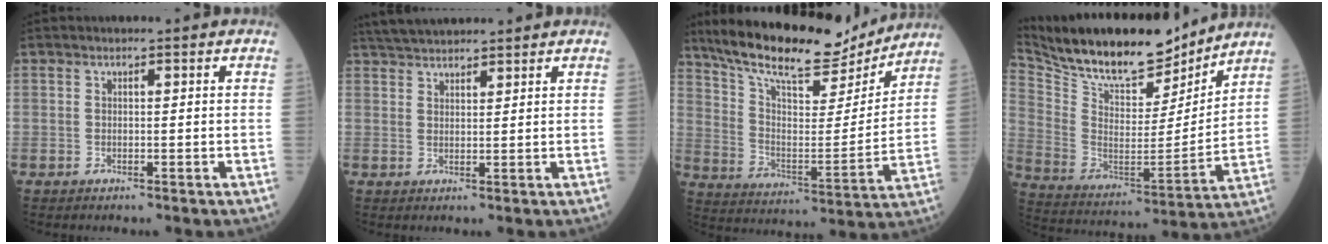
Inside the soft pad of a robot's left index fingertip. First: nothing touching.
{"total": 7.0, "force": [6.5, 1.1, 2.3], "torque": [-0.041, 0.031, 0.112]}
{"total": 19.9, "force": [17.5, 4.4, 8.4], "torque": [-0.147, -0.009, 0.279]}
{"total": 20.9, "force": [18.3, 5.6, 8.6], "torque": [-0.167, -0.005, 0.304]}